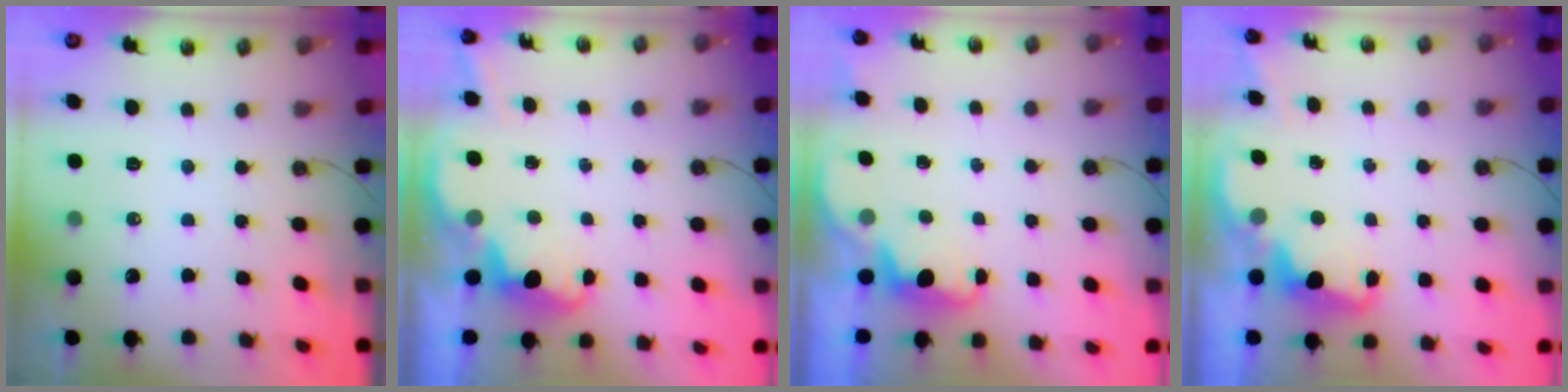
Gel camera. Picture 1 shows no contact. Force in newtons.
{"total": 4.0, "press": 3.9, "slide": 0.6}
{"total": 2.1, "press": 2.0, "slide": 0.7}
{"total": 2.4, "press": 2.4, "slide": 0.5}